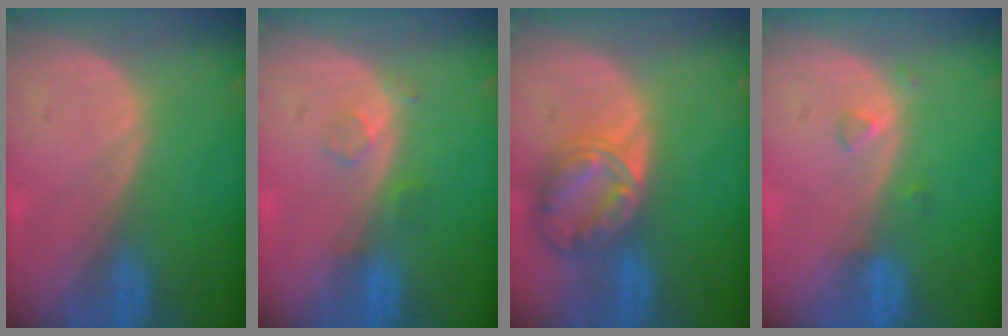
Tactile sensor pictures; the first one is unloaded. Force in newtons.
{"total": 2.1, "press": 2.1, "slide": 0.2}
{"total": 8.2, "press": 7.0, "slide": 4.3}
{"total": 1.5, "press": 1.5, "slide": 0.1}